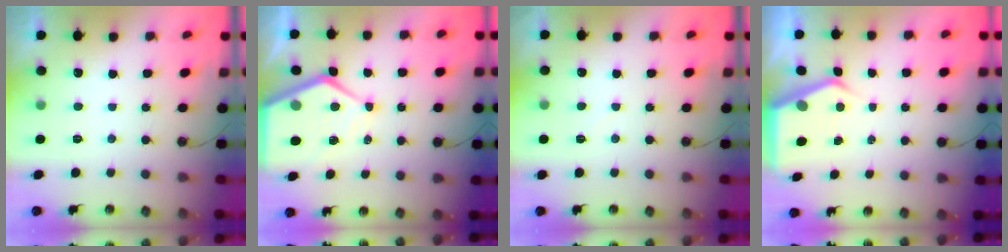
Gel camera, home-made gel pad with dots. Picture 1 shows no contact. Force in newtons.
{"total": 11.9, "press": 11.8, "slide": 1.2}
{"total": 4.4, "press": 4.3, "slide": 0.7}
{"total": 4.7, "press": 4.7, "slide": 0.3}